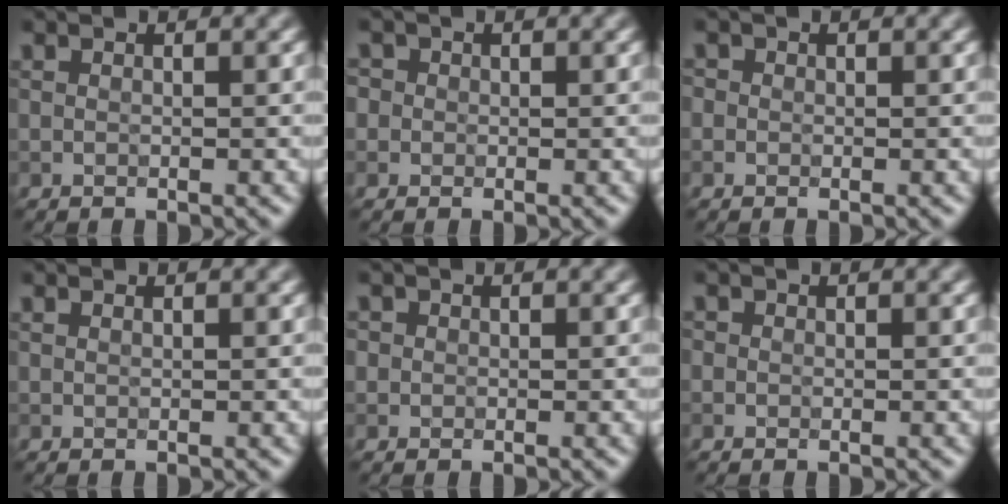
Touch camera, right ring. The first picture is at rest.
{"total": 1.8, "force": [0.5, 1.6, 0.6], "torque": [0.003, 0.010, -0.014]}
{"total": 0.9, "force": [0.1, 0.8, 0.3], "torque": [-0.007, 0.002, -0.008]}
{"total": 0.0}
{"total": 0.9, "force": [0.2, 0.8, 0.1], "torque": [-0.002, 0.000, -0.003]}
{"total": 0.6, "force": [0.0, 0.5, 0.1], "torque": [-0.002, -0.001, -0.002]}